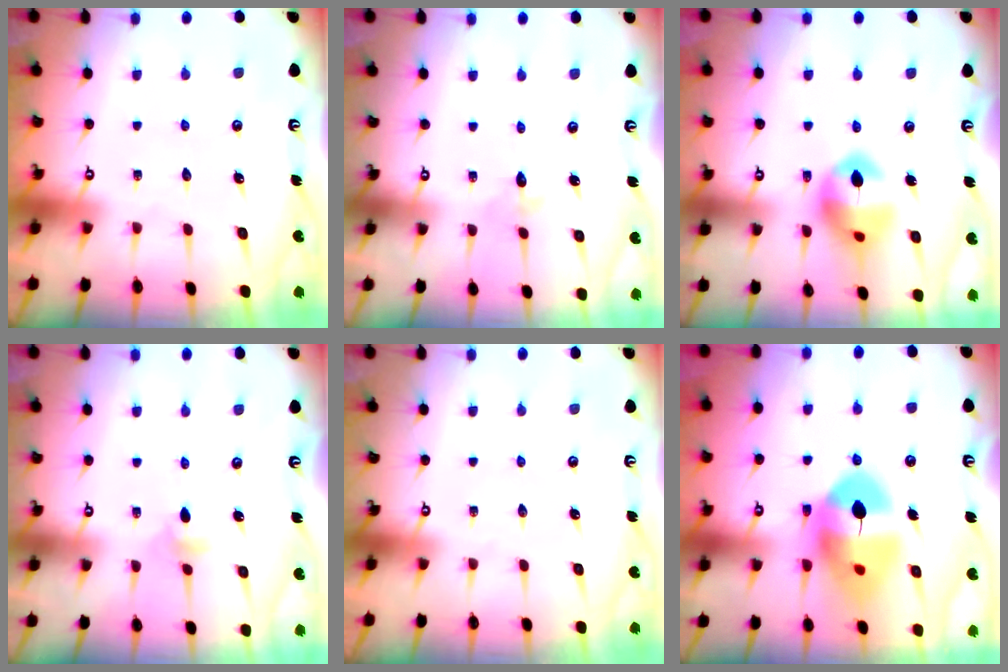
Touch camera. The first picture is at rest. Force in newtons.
{"total": 2.6, "press": 2.6, "slide": 0.3}
{"total": 13.2, "press": 13.1, "slide": 1.6}
{"total": 4.4, "press": 4.3, "slide": 1.1}
{"total": 0.0}
{"total": 13.6, "press": 13.5, "slide": 1.6}